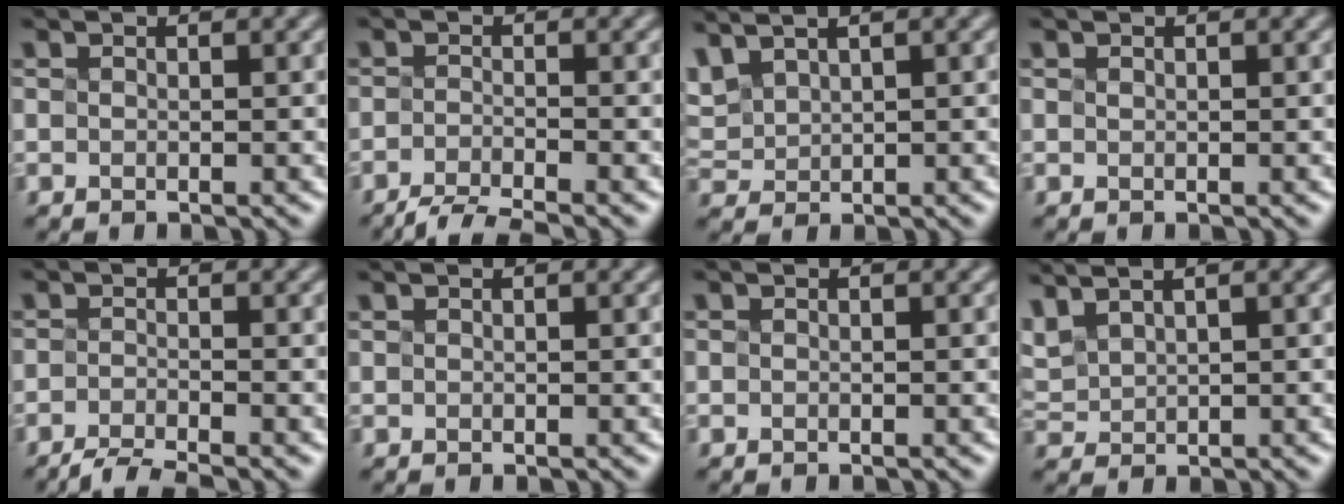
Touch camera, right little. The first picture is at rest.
{"total": 3.4, "force": [-3.2, -0.1, 1.1], "torque": [-0.018, -0.001, -0.054]}
{"total": 2.4, "force": [2.2, 0.6, 0.8], "torque": [-0.047, 0.024, 0.063]}
{"total": 0.0}
{"total": 2.9, "force": [-2.8, -0.1, 0.7], "torque": [-0.010, 0.000, -0.047]}
{"total": 0.7, "force": [0.4, 0.3, 0.4], "torque": [-0.003, 0.006, -0.001]}
{"total": 0.0}
{"total": 2.4, "force": [2.0, 0.7, 1.0], "torque": [-0.049, 0.024, 0.059]}